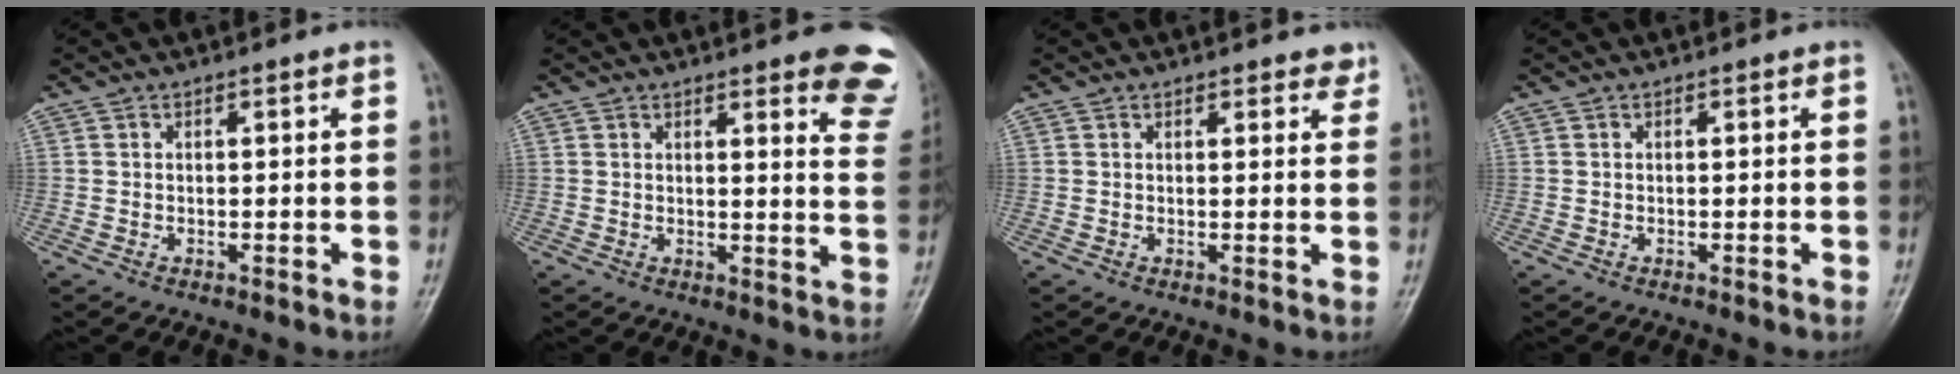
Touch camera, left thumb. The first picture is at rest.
{"total": 11.6, "force": [8.6, 3.0, 7.1], "torque": [-0.042, -0.045, 0.075]}
{"total": 2.9, "force": [2.3, 1.3, 1.1], "torque": [0.013, -0.009, 0.021]}
{"total": 0.0}